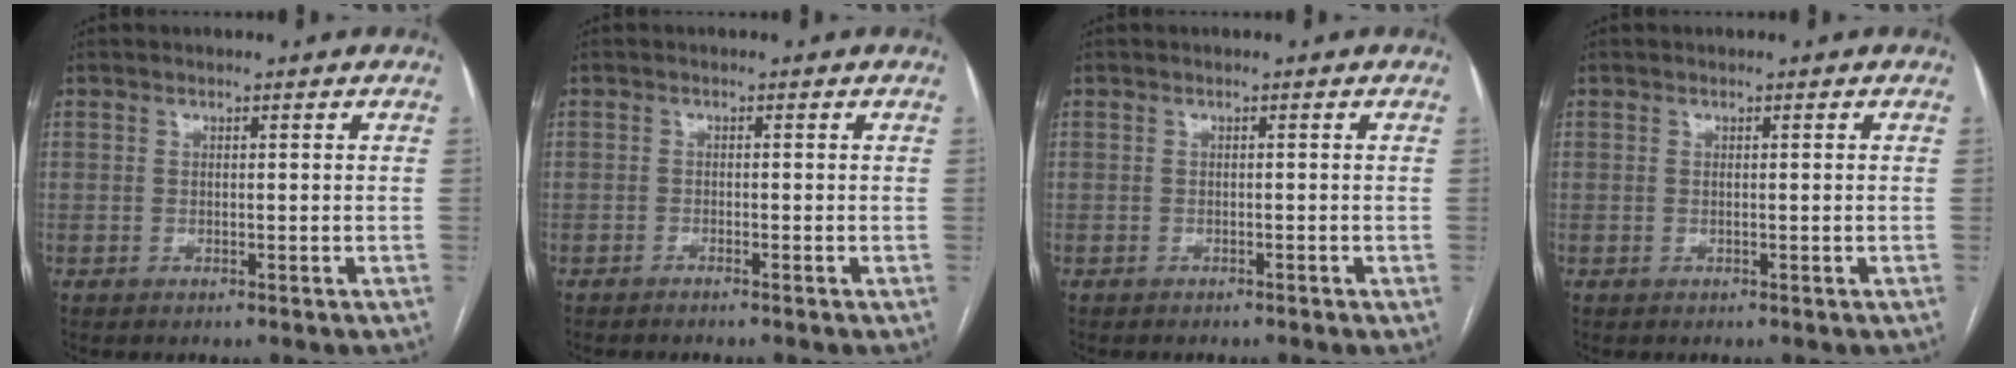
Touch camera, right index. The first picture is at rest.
{"total": 0.6, "force": [-0.6, -0.1, 0.2], "torque": [-0.005, 0.000, -0.011]}
{"total": 0.5, "force": [-0.5, 0.1, 0.2], "torque": [-0.005, 0.000, -0.009]}
{"total": 0.0}